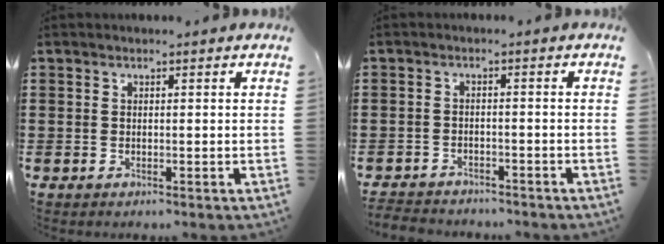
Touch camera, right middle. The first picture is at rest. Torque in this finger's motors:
{"motor_torque": [0.17, 0.11, 0.03, 0.02]}